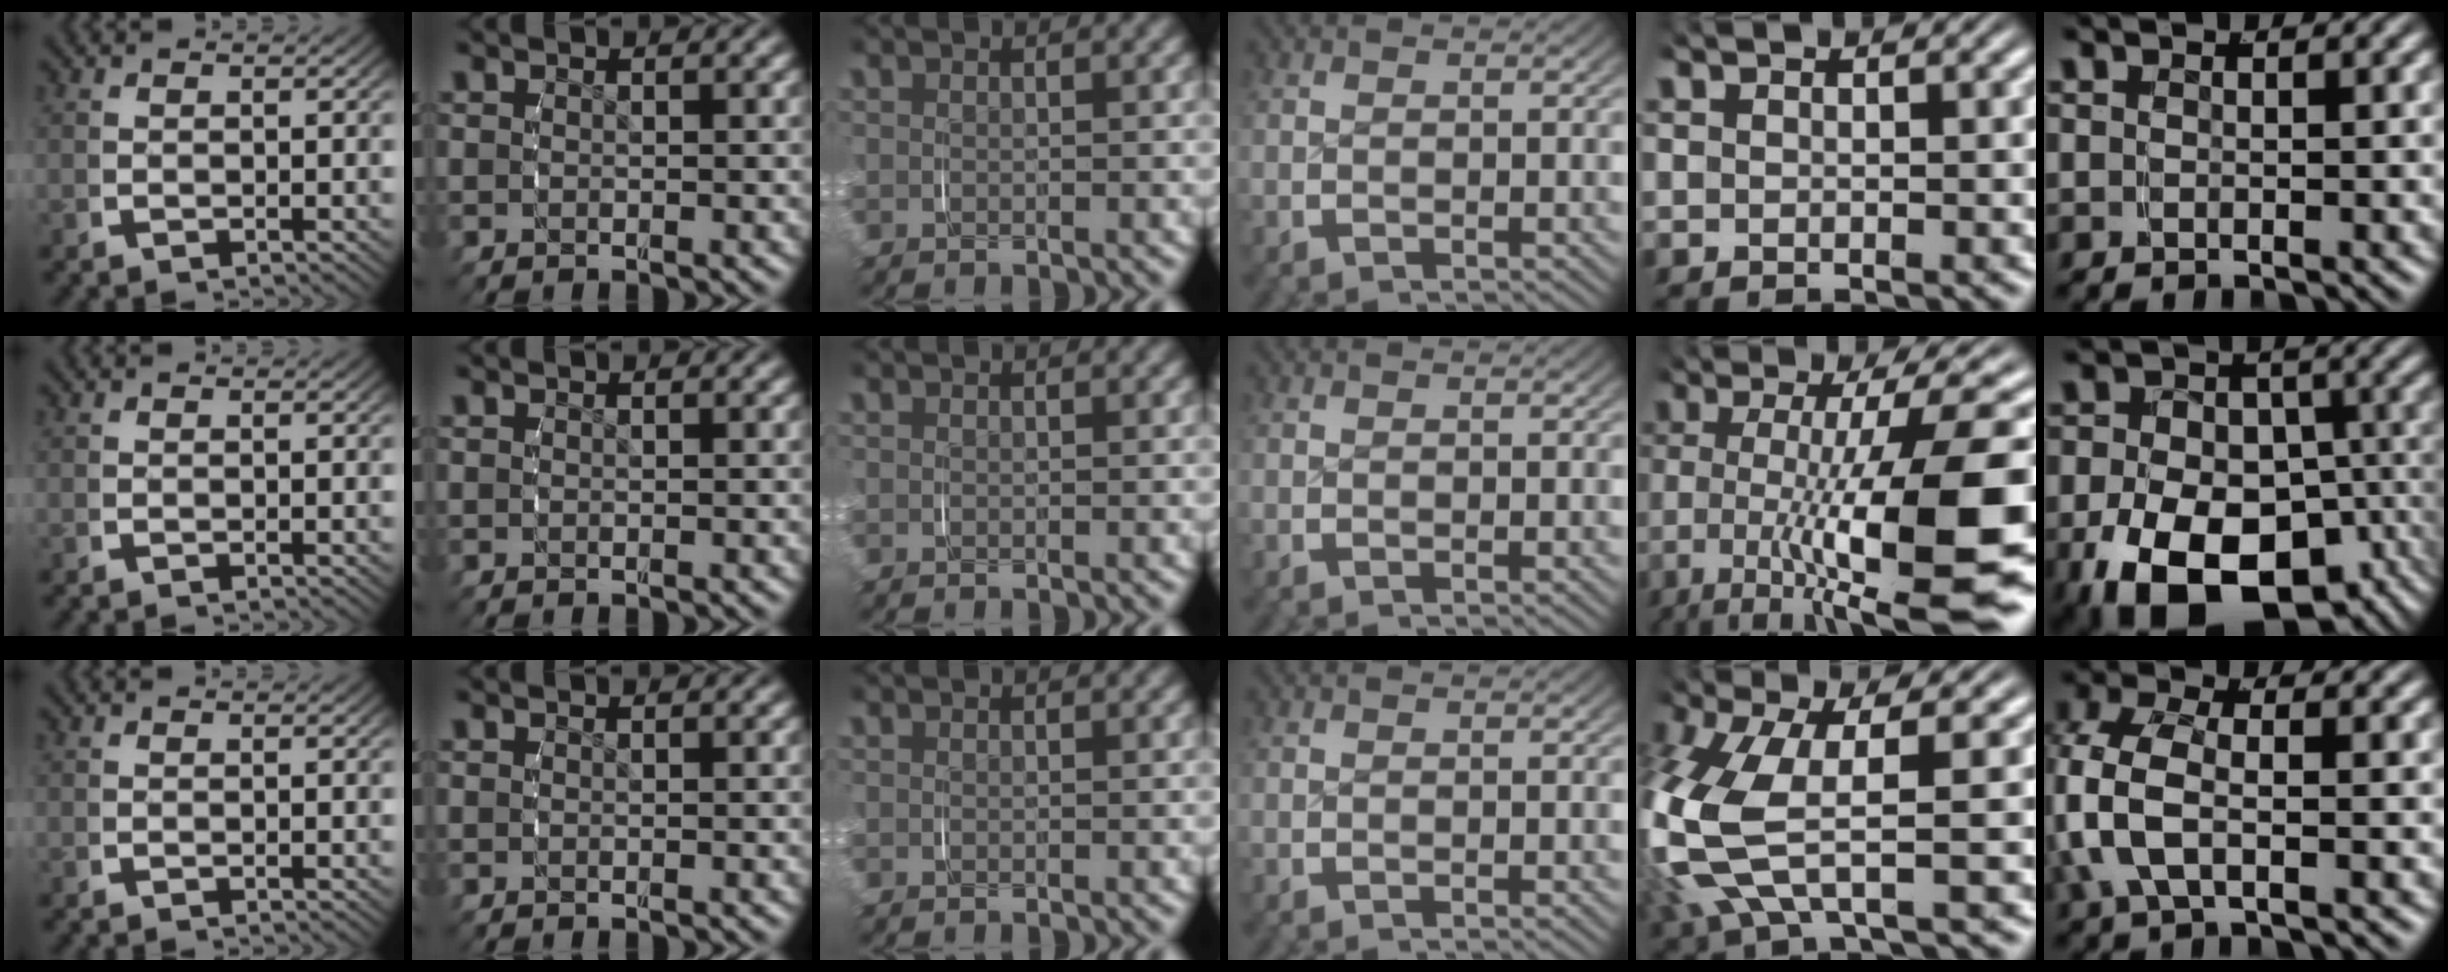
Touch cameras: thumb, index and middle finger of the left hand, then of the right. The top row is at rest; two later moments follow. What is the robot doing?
{"motion": "grasp_and_lifting", "object": "shoes"}